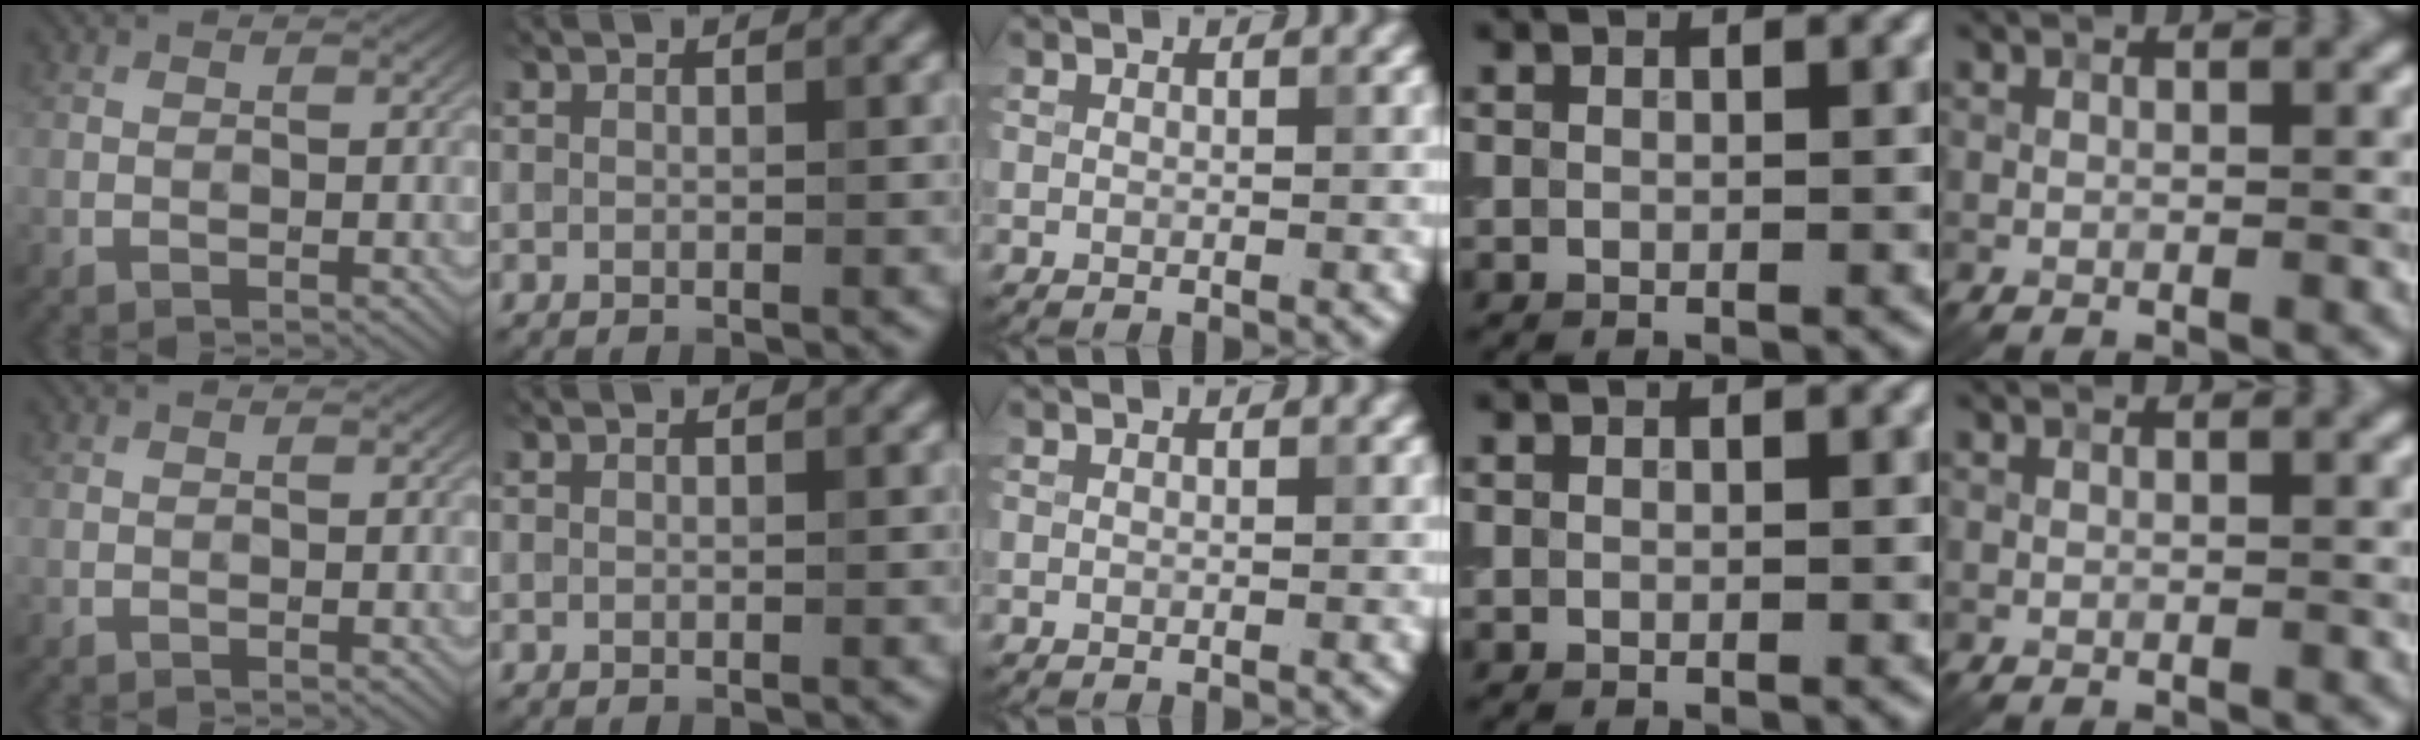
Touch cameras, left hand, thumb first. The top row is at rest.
{}